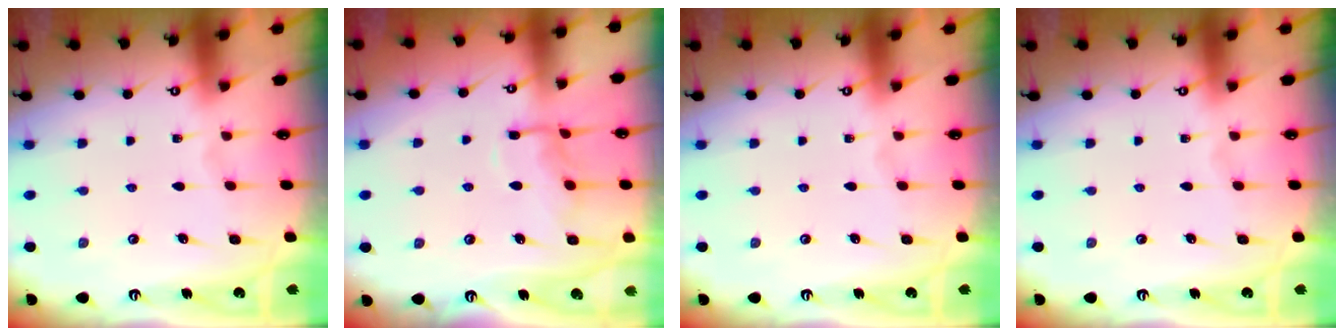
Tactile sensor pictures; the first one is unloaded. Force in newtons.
{"total": 8.6, "press": 8.6, "slide": 0.6}
{"total": 0.0}
{"total": 0.0}